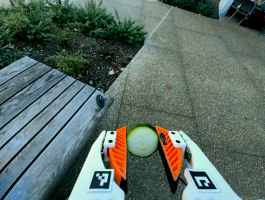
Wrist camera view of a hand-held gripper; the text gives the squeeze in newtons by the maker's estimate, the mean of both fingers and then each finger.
{"total": 7.6, "left": 7.6, "right": 7.6}